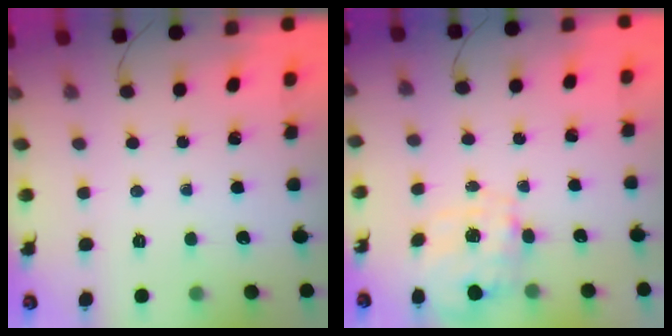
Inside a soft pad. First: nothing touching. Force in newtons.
{"total": 9.5, "press": 9.5, "slide": 0.6}